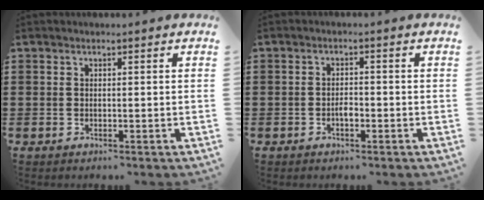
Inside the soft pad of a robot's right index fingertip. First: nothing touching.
{"total": 1.8, "force": [-0.8, 0.7, 1.5], "torque": [-0.029, 0.000, -0.014]}